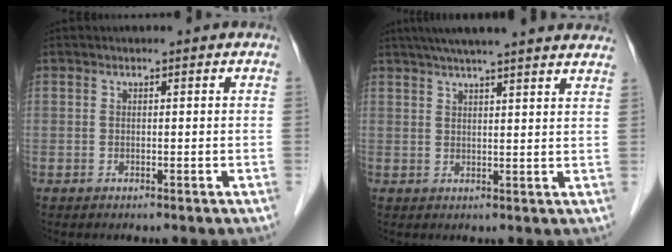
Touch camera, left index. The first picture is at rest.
{"total": 19.2, "force": [16.7, 0.7, 9.5], "torque": [-0.146, 0.030, 0.211]}